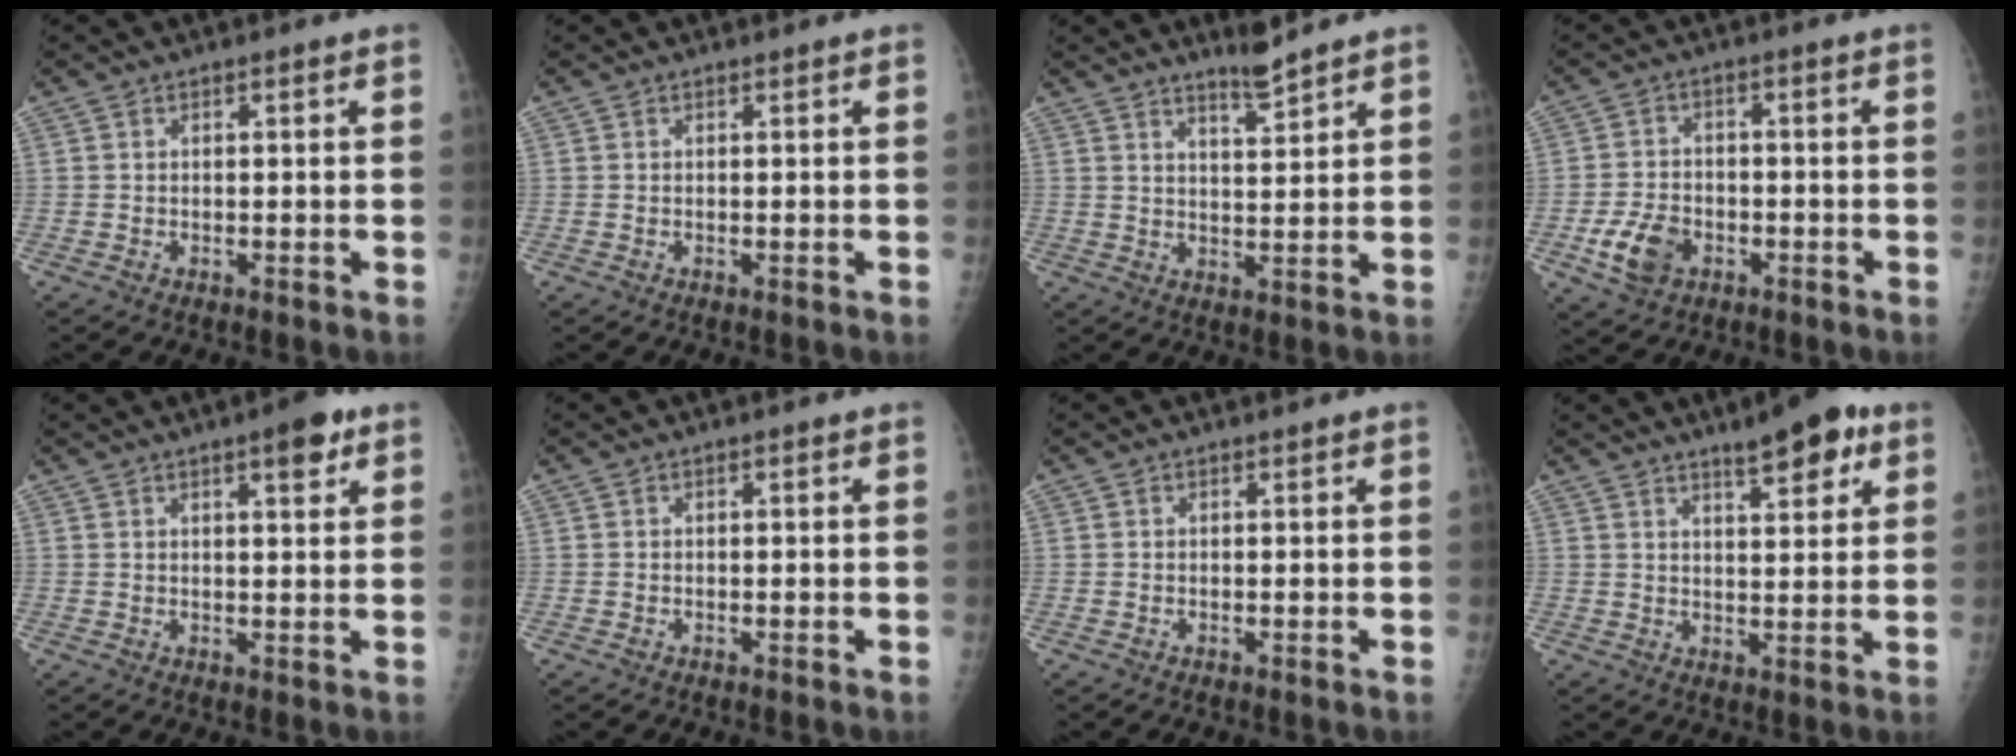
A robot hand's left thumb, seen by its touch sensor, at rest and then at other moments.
{"total": 0.0}
{"total": 4.2, "force": [3.8, 0.1, 2.0], "torque": [-0.027, -0.037, 0.066]}
{"total": 7.3, "force": [-3.3, 5.2, 4.0], "torque": [-0.068, 0.014, -0.055]}
{"total": 5.2, "force": [2.9, 1.6, 4.0], "torque": [-0.044, -0.010, 0.034]}
{"total": 0.0}
{"total": 0.0}
{"total": 8.6, "force": [5.2, 2.6, 6.3], "torque": [-0.072, -0.020, 0.073]}